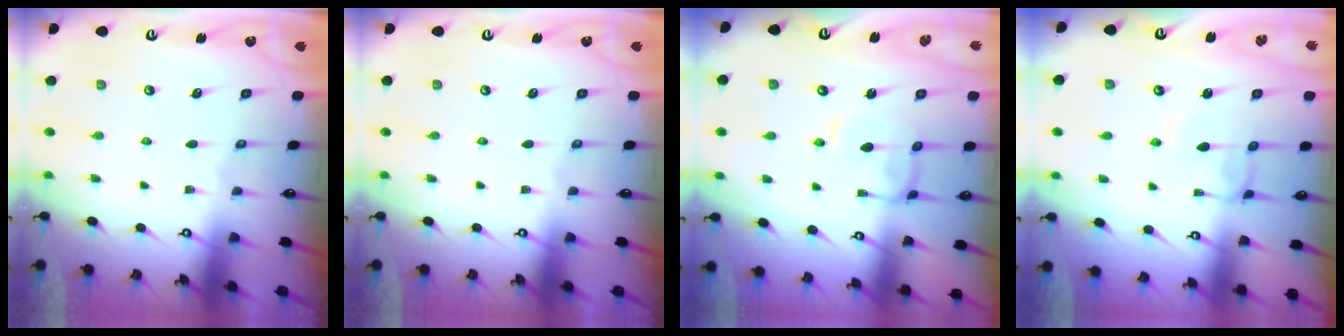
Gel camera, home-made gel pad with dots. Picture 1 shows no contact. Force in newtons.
{"total": 0.0}
{"total": 1.3, "press": 1.2, "slide": 0.5}
{"total": 1.8, "press": 1.7, "slide": 0.3}